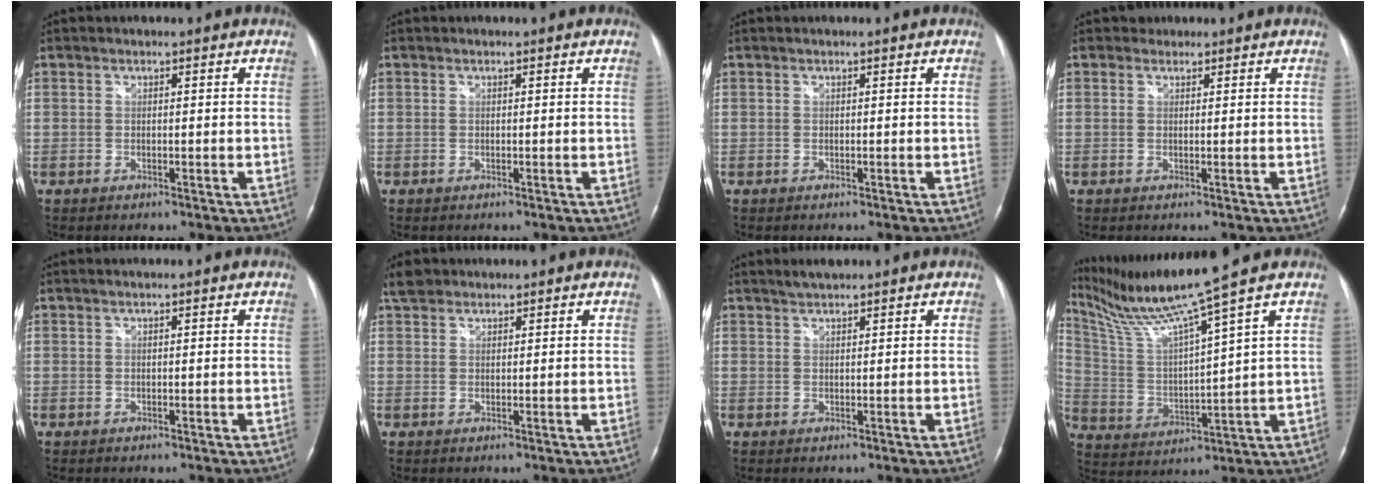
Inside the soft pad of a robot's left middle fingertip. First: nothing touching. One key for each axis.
{"total": 0.0}
{"total": 0.0}
{"total": 1.1, "fx": 0.9, "fy": 0.7, "fz": -0.2, "tx": 0.002, "ty": 0.003, "tz": 0.010}
{"total": 0.0}
{"total": 2.8, "fx": 2.3, "fy": 1.5, "fz": 0.7, "tx": -0.022, "ty": 0.015, "tz": 0.043}
{"total": 1.7, "fx": 1.6, "fy": 0.1, "fz": 0.6, "tx": -0.016, "ty": 0.004, "tz": 0.033}
{"total": 12.2, "fx": 10.0, "fy": -3.2, "fz": 6.3, "tx": -0.128, "ty": -0.012, "tz": 0.199}